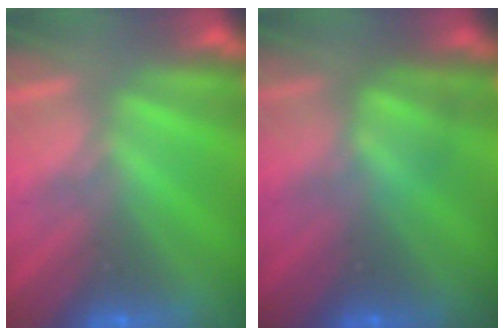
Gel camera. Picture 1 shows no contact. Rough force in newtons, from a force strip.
{"total": 4.5}